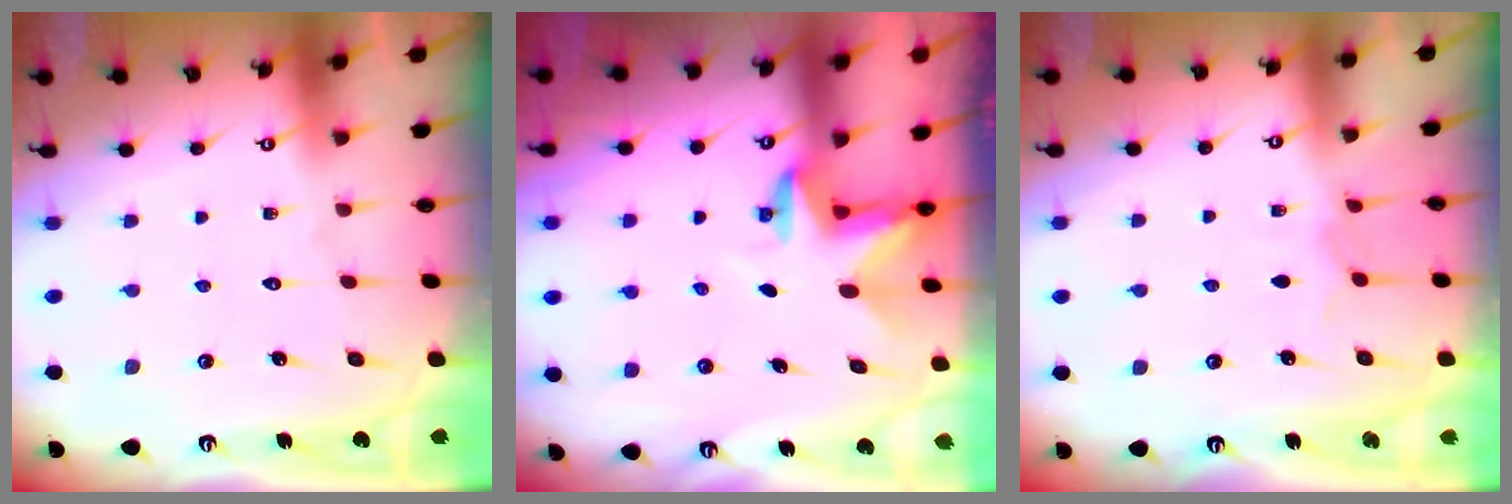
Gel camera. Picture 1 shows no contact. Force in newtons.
{"total": 2.9, "press": 2.9, "slide": 0.1}
{"total": 3.9, "press": 3.9, "slide": 0.7}